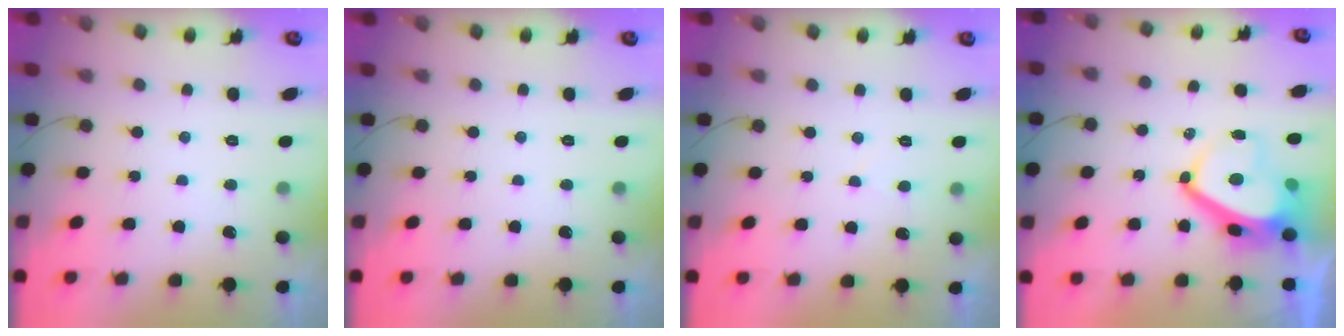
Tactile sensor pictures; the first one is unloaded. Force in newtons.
{"total": 0.0}
{"total": 1.7, "press": 1.6, "slide": 0.4}
{"total": 9.2, "press": 9.1, "slide": 1.3}